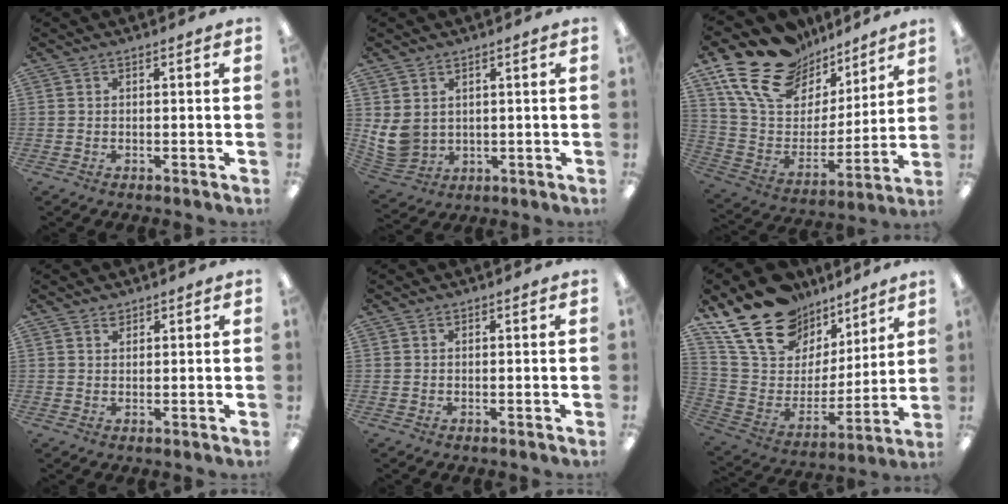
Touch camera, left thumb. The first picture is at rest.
{"total": 7.3, "force": [2.2, 6.0, 3.5], "torque": [-0.091, -0.009, 0.043]}
{"total": 20.2, "force": [14.6, 11.3, 8.1], "torque": [-0.158, -0.094, 0.269]}
{"total": 1.6, "force": [1.4, 0.8, 0.1], "torque": [0.005, -0.006, 0.026]}
{"total": 0.0}
{"total": 20.1, "force": [15.3, 11.1, 6.8], "torque": [-0.143, -0.103, 0.287]}